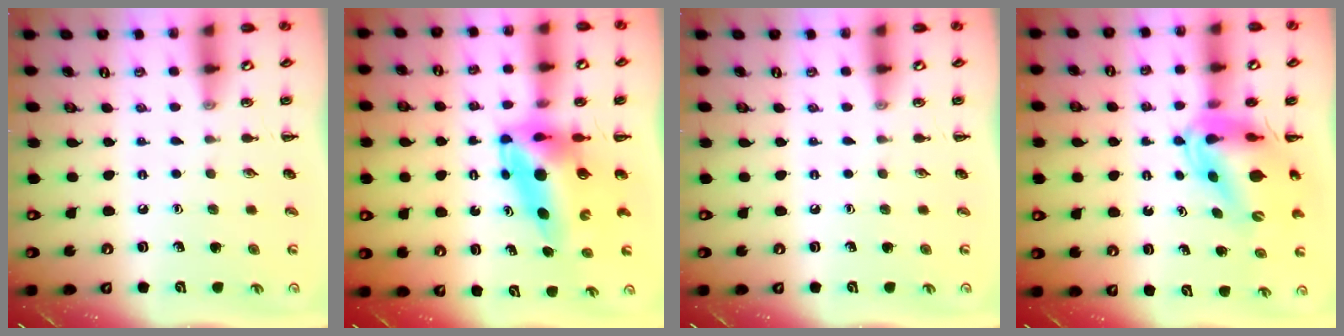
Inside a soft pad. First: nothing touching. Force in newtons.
{"total": 8.8, "press": 8.3, "slide": 2.9}
{"total": 0.0}
{"total": 8.0, "press": 7.6, "slide": 2.6}